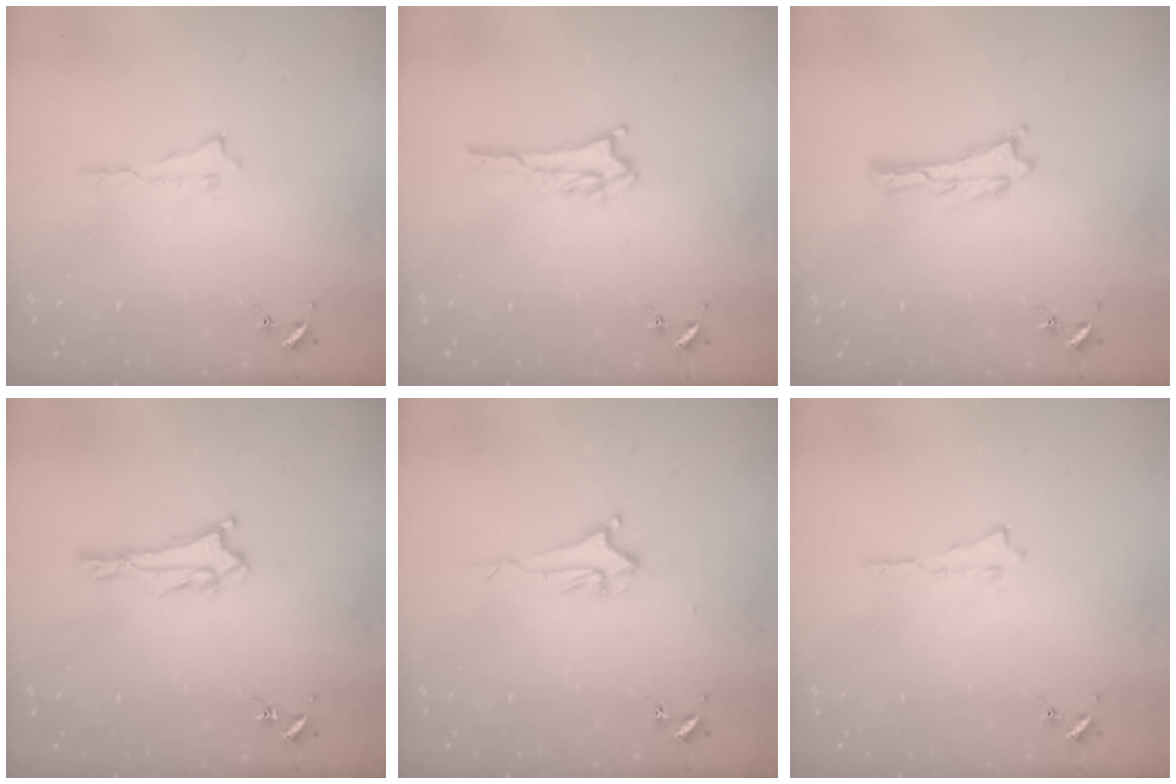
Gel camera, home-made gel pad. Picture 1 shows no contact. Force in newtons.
{"total": 2.8, "press": 2.8, "slide": 0.3}
{"total": 0.0}
{"total": 0.7, "press": 0.7, "slide": 0.1}
{"total": 2.2, "press": 2.2, "slide": 0.3}
{"total": 0.0}